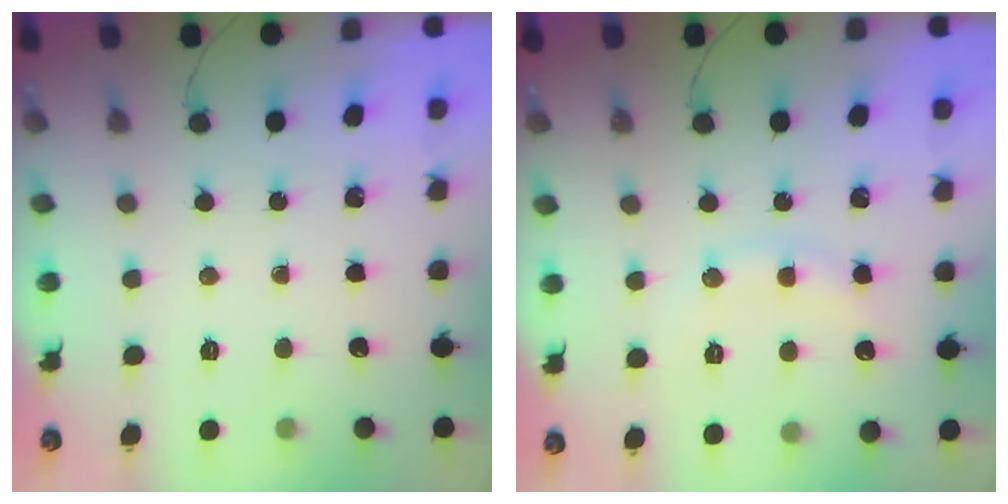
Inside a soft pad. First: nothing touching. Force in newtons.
{"total": 9.3, "press": 9.2, "slide": 1.0}